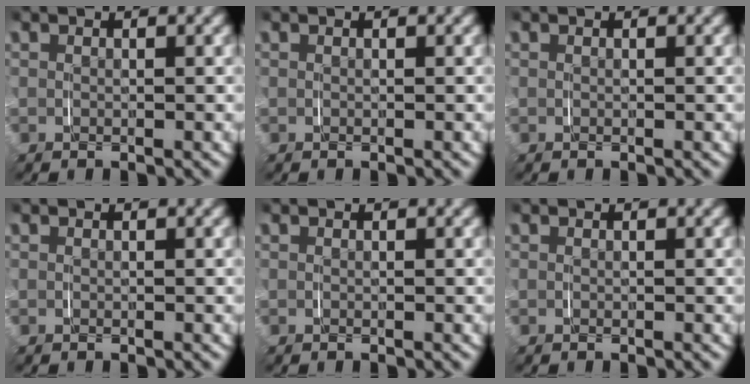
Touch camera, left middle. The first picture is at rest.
{"total": 0.0}
{"total": 0.0}
{"total": 0.0}
{"total": 0.0}
{"total": 0.0}